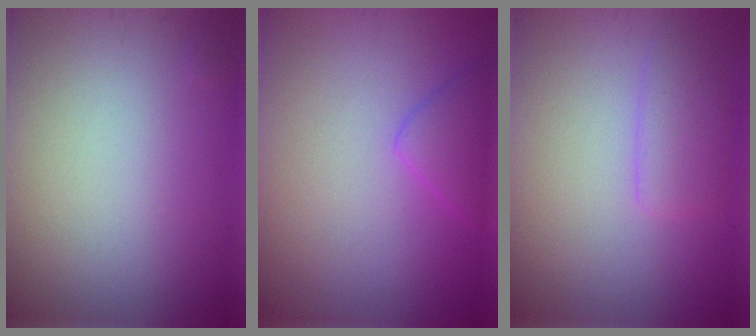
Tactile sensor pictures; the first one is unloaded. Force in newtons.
{"total": 2.3, "press": 2.3, "slide": 0.3}
{"total": 2.1, "press": 2.1, "slide": 0.2}